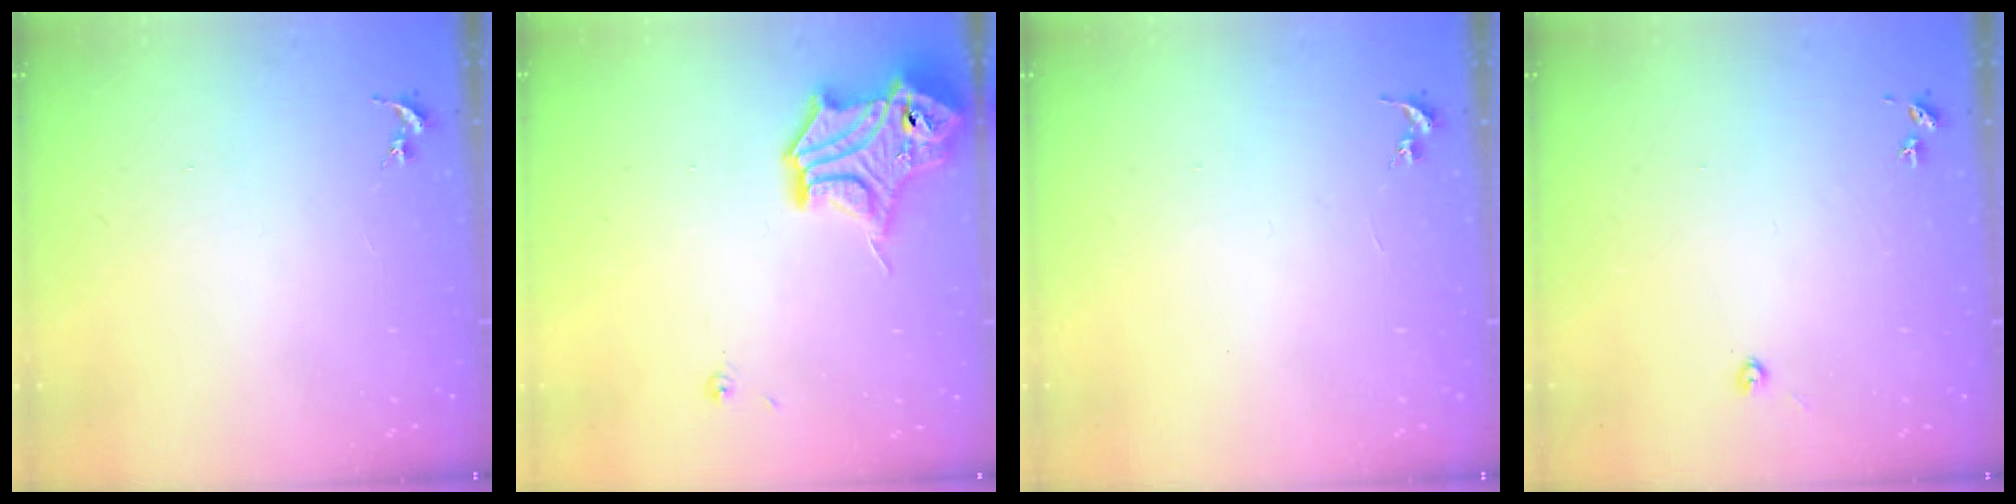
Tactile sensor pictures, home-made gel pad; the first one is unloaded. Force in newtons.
{"total": 15.5, "press": 15.4, "slide": 1.8}
{"total": 0.0}
{"total": 2.2, "press": 2.2, "slide": 0.3}